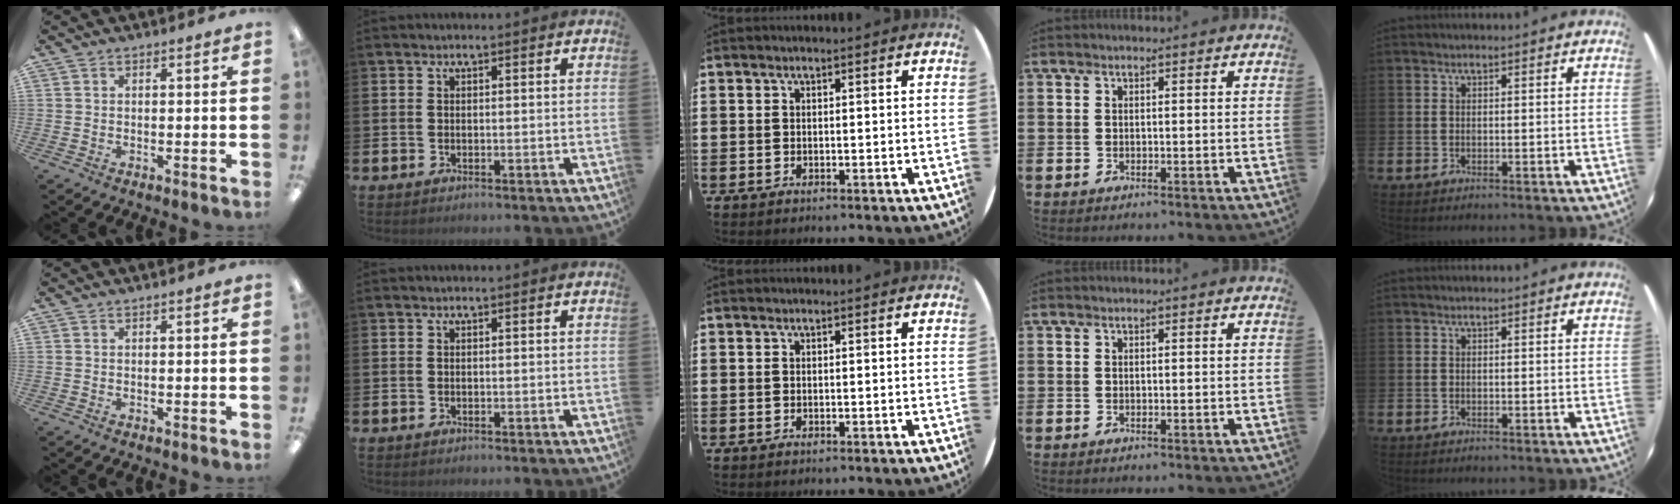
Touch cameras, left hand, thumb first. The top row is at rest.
{}